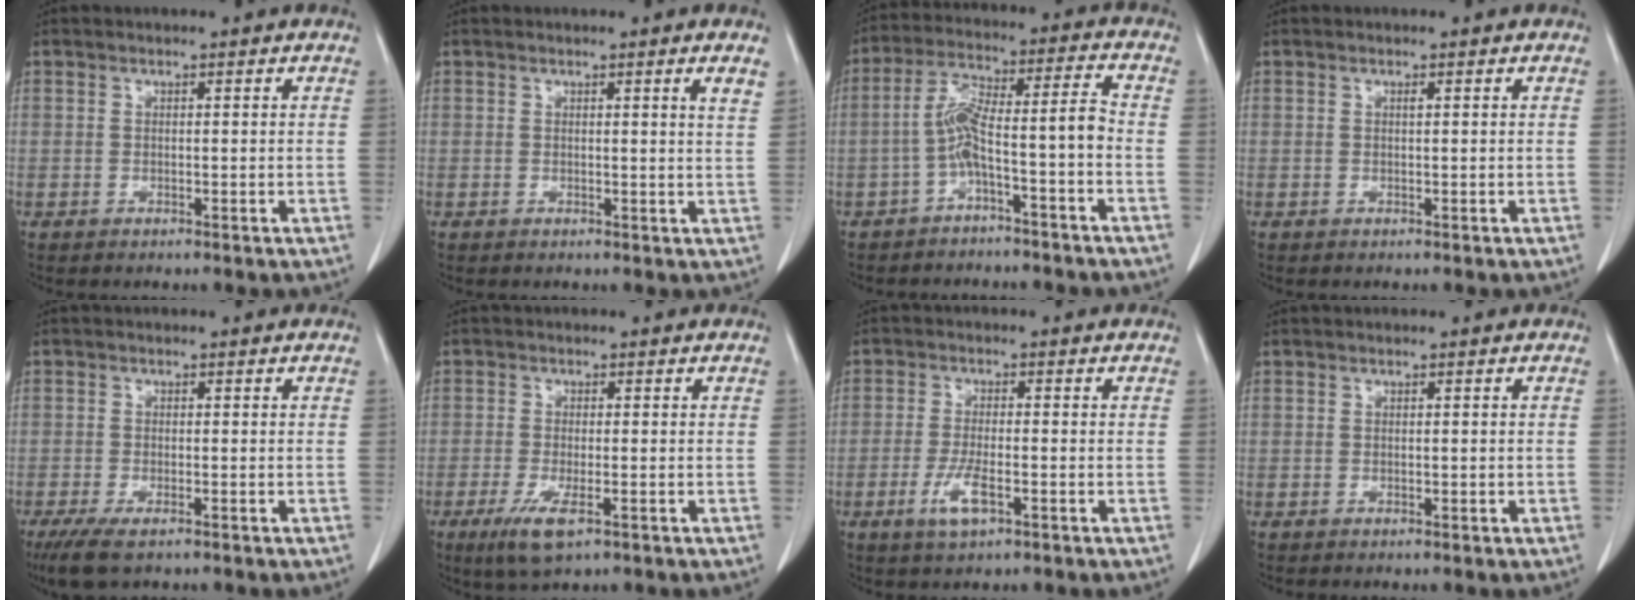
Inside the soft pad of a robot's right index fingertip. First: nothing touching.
{"total": 2.0, "force": [1.3, -0.4, 1.4], "torque": [-0.021, -0.008, 0.011]}
{"total": 8.0, "force": [-3.2, 0.4, 7.3], "torque": [-0.135, 0.041, -0.055]}
{"total": 0.0}
{"total": 5.0, "force": [-3.4, 1.4, 3.4], "torque": [-0.065, -0.012, -0.054]}
{"total": 5.4, "force": [-2.7, 1.3, 4.4], "torque": [-0.091, -0.014, -0.045]}
{"total": 4.8, "force": [-2.2, 1.1, 4.2], "torque": [-0.088, -0.005, -0.038]}
{"total": 0.0}